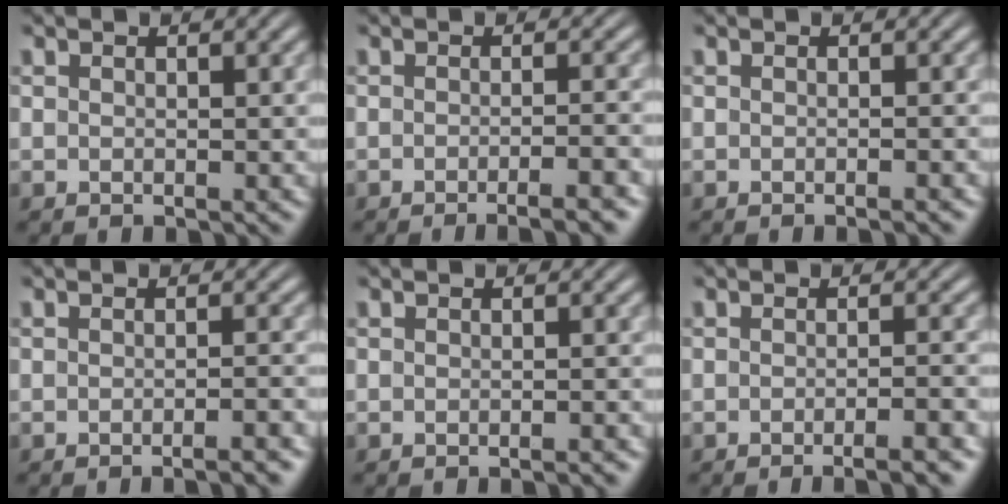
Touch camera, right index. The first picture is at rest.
{"total": 3.7, "force": [-3.2, 0.2, 1.9], "torque": [-0.014, 0.004, -0.055]}
{"total": 0.8, "force": [-0.7, -0.2, 0.3], "torque": [-0.002, 0.005, -0.014]}
{"total": 2.1, "force": [-1.9, -0.1, 0.9], "torque": [-0.007, 0.006, -0.036]}
{"total": 1.0, "force": [-0.9, -0.2, 0.3], "torque": [-0.003, 0.003, -0.017]}
{"total": 3.4, "force": [-3.0, 0.1, 1.6], "torque": [-0.012, 0.005, -0.052]}